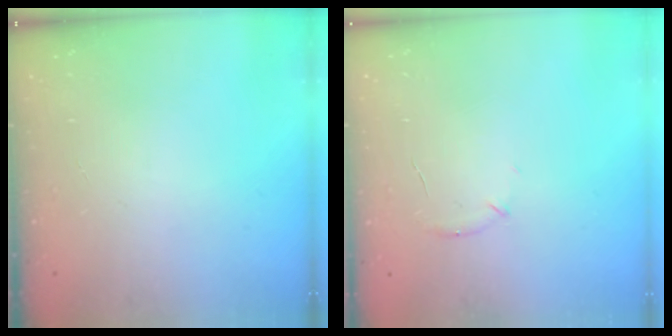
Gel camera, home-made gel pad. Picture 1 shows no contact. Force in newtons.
{"total": 6.6, "press": 6.4, "slide": 1.6}